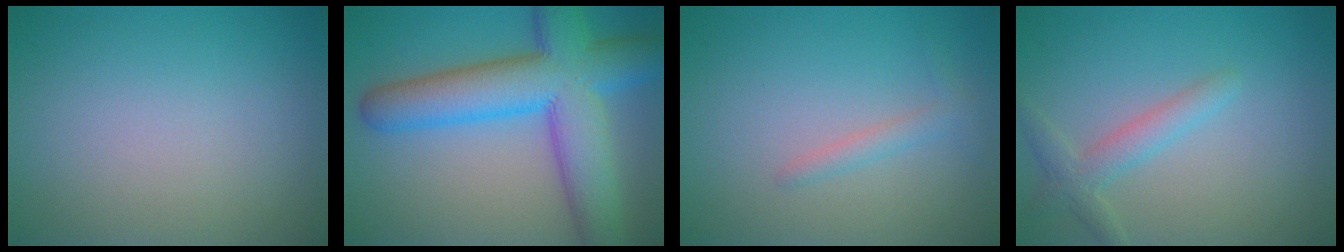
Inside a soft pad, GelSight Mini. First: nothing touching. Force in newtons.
{"total": 10.9, "press": 10.9, "slide": 0.6}
{"total": 1.3, "press": 1.3, "slide": 0.1}
{"total": 2.5, "press": 2.5, "slide": 0.1}